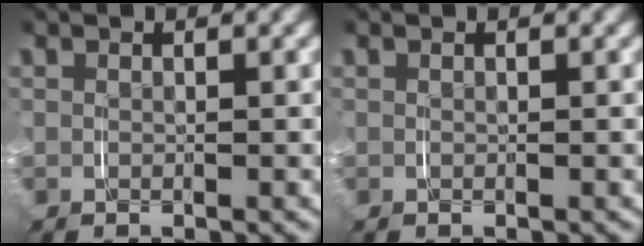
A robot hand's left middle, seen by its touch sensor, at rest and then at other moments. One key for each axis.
{"total": 0.0}